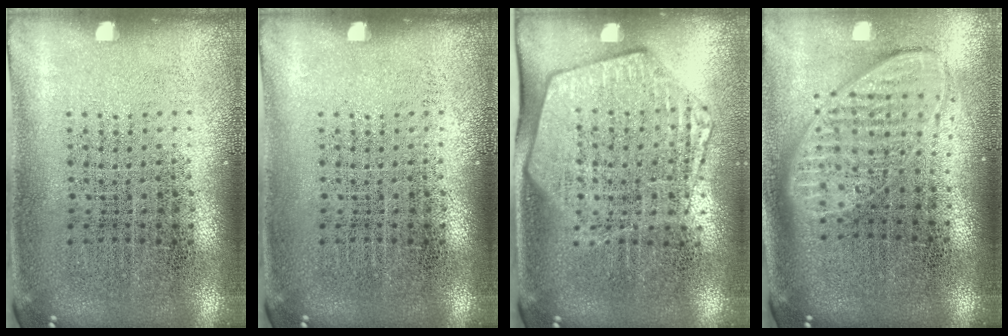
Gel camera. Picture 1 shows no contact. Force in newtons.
{"total": 0.0}
{"total": 1.9, "press": 1.7, "slide": 0.9}
{"total": 1.9, "press": 1.5, "slide": 1.2}